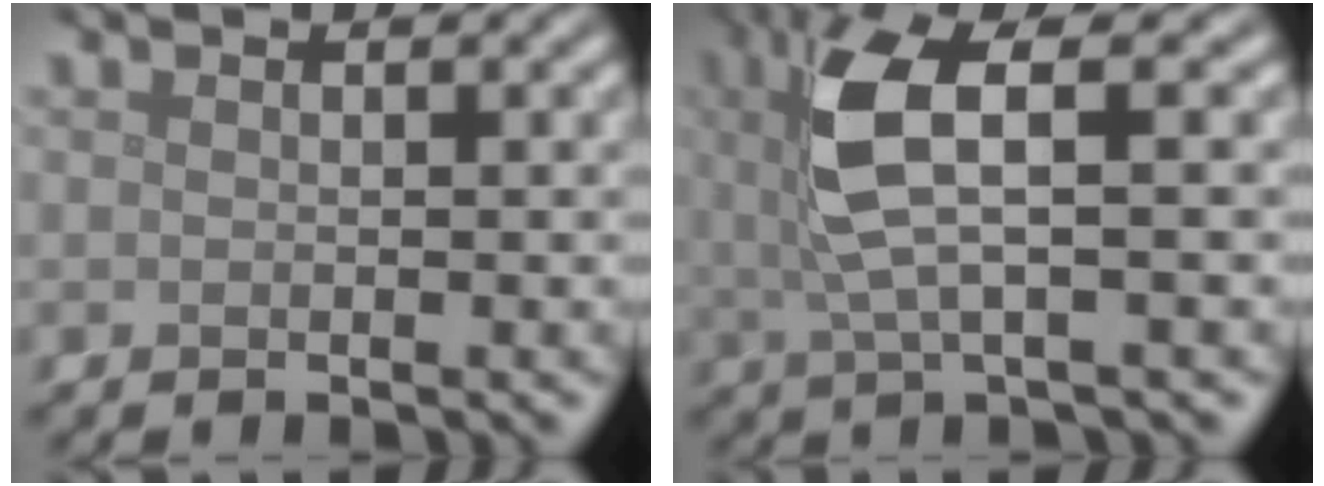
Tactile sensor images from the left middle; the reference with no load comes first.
{"total": 5.8, "force": [1.2, 1.4, 5.5], "torque": [-0.125, 0.005, 0.027]}